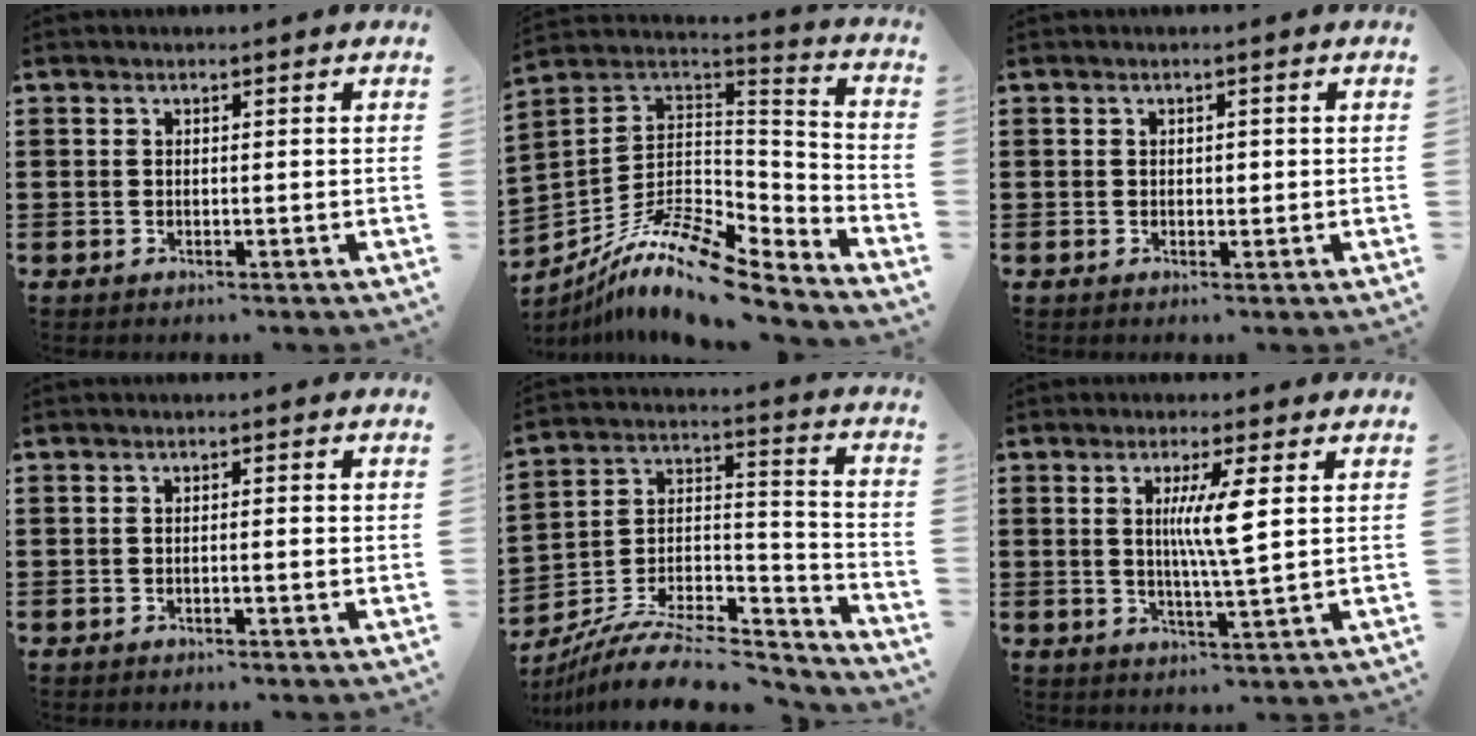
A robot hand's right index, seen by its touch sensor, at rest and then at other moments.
{"total": 12.5, "force": [-8.9, 3.4, 8.0], "torque": [-0.163, 0.007, -0.172]}
{"total": 0.8, "force": [0.1, 0.6, 0.5], "torque": [-0.011, 0.003, 0.002]}
{"total": 1.1, "force": [-0.3, 0.0, 1.0], "torque": [-0.016, -0.002, -0.006]}
{"total": 10.6, "force": [-9.0, 3.1, 4.7], "torque": [-0.082, 0.022, -0.174]}
{"total": 6.5, "force": [1.5, 0.0, 6.3], "torque": [-0.123, -0.006, 0.021]}